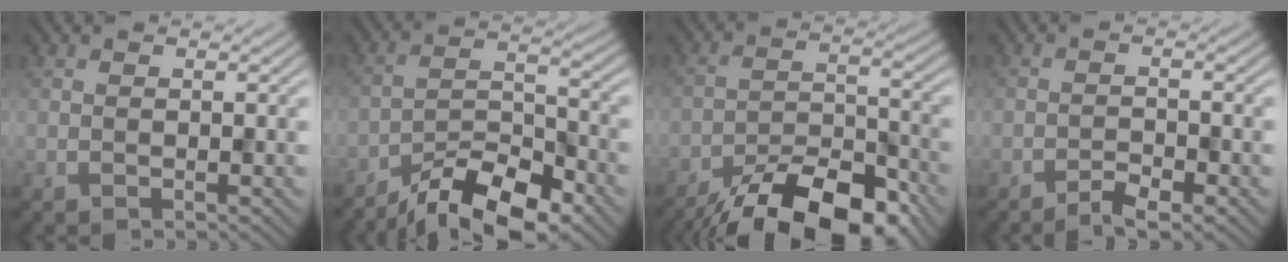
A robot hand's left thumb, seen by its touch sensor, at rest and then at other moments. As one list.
[{"total": 11.3, "force": [-8.8, 3.3, 6.2], "torque": [-0.107, 0.002, -0.166]}, {"total": 14.9, "force": [-11.7, 5.0, 7.8], "torque": [-0.131, -0.028, -0.181]}, {"total": 2.7, "force": [-2.2, 0.5, 1.6], "torque": [-0.029, 0.004, -0.042]}]